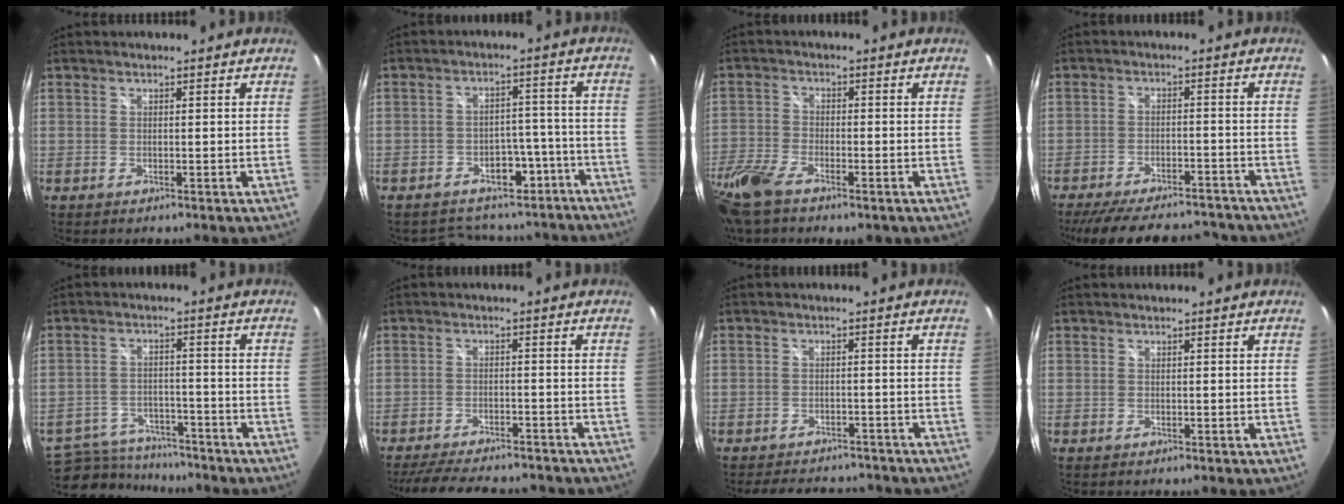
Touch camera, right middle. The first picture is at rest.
{"total": 12.8, "force": [-10.0, 7.6, 2.5], "torque": [-0.033, 0.056, -0.111]}
{"total": 11.8, "force": [-8.0, 5.0, 7.0], "torque": [-0.179, -0.036, -0.161]}
{"total": 19.8, "force": [-17.0, 6.1, 8.0], "torque": [-0.170, -0.002, -0.226]}
{"total": 13.2, "force": [-11.3, 5.2, 4.2], "torque": [-0.108, -0.002, -0.168]}
{"total": 15.9, "force": [-13.8, 4.0, 6.9], "torque": [-0.142, -0.021, -0.194]}
{"total": 10.9, "force": [-9.4, 4.2, 3.4], "torque": [-0.079, 0.018, -0.122]}
{"total": 0.0}